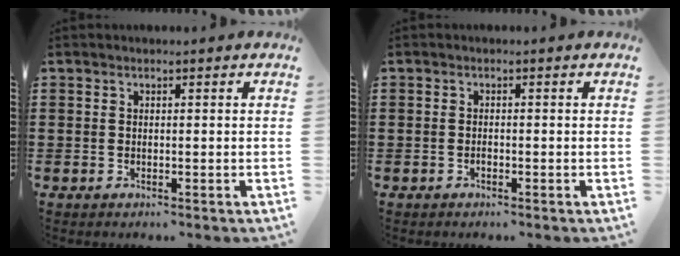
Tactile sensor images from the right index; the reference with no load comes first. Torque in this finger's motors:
{"motor_torque": [2.14, 0.00, 0.07, 0.02]}